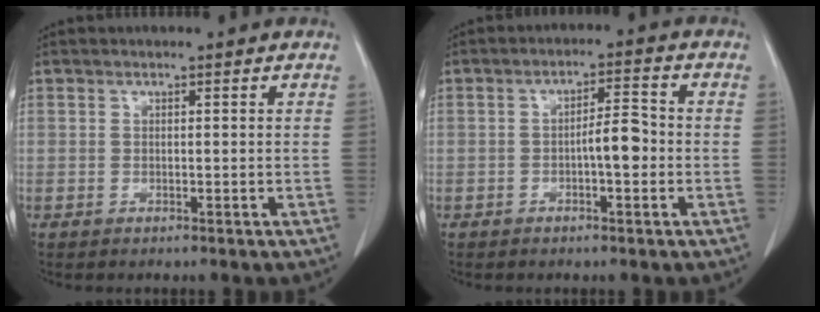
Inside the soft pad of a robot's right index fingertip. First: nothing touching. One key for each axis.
{"total": 4.4, "fx": -0.9, "fy": 1.1, "fz": 4.1, "tx": -0.063, "ty": 0.014, "tz": -0.011}